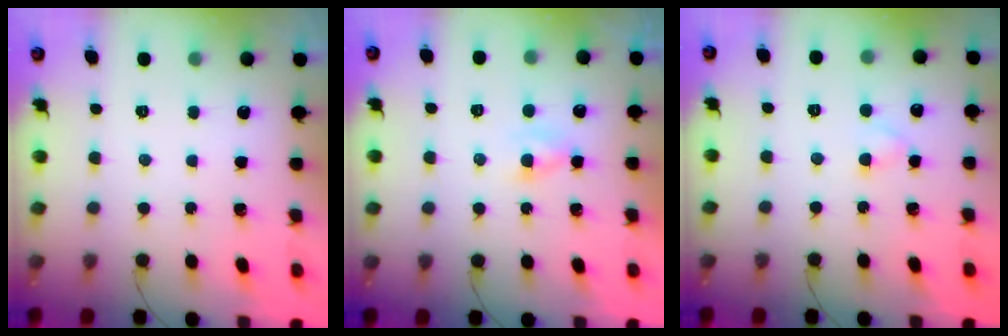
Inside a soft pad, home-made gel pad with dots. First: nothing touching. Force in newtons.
{"total": 2.2, "press": 2.2, "slide": 0.5}
{"total": 2.2, "press": 1.9, "slide": 1.1}